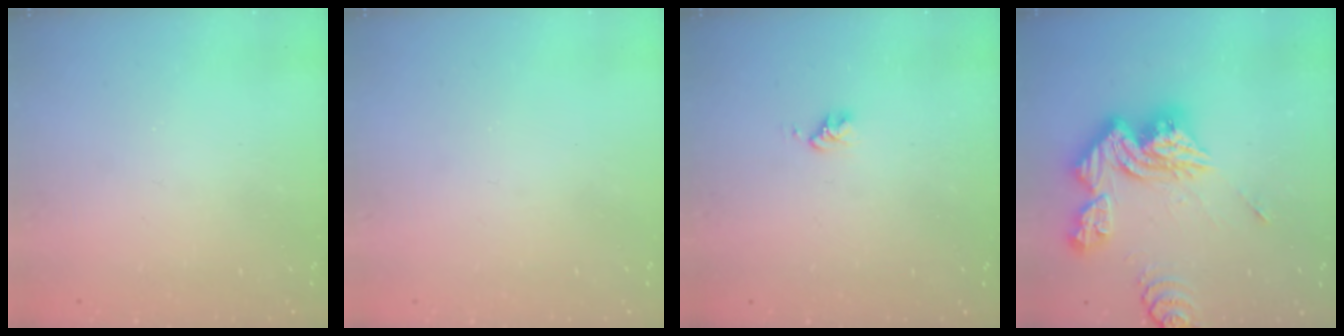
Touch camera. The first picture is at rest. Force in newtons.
{"total": 0.5, "press": 0.5, "slide": 0.1}
{"total": 2.8, "press": 2.8, "slide": 0.3}
{"total": 18.2, "press": 18.1, "slide": 1.9}